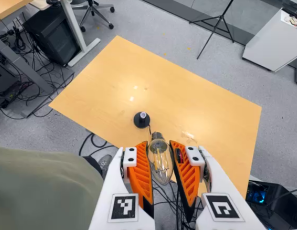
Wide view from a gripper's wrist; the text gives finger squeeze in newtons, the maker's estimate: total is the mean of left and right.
{"total": 20.2, "left": 22.4, "right": 18.0}